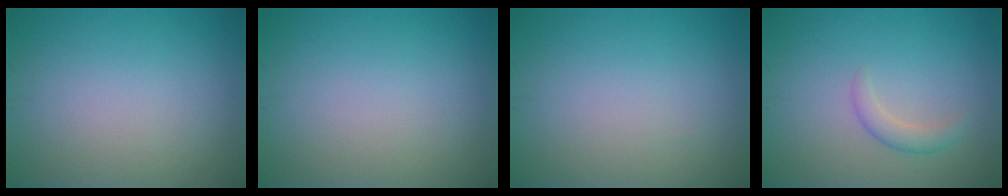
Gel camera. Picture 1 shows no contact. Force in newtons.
{"total": 0.0}
{"total": 0.0}
{"total": 1.7, "press": 1.7, "slide": 0.1}